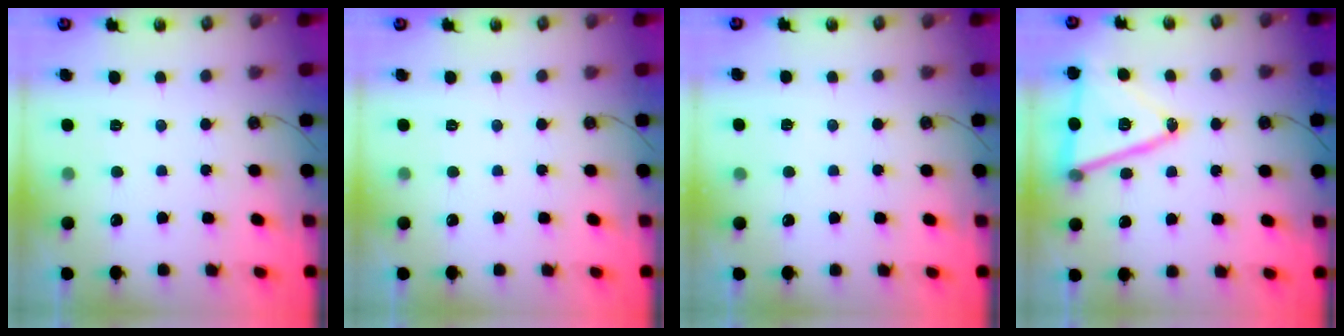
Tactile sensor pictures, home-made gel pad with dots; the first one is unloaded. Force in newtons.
{"total": 0.0}
{"total": 2.8, "press": 2.2, "slide": 1.6}
{"total": 16.9, "press": 16.4, "slide": 3.8}